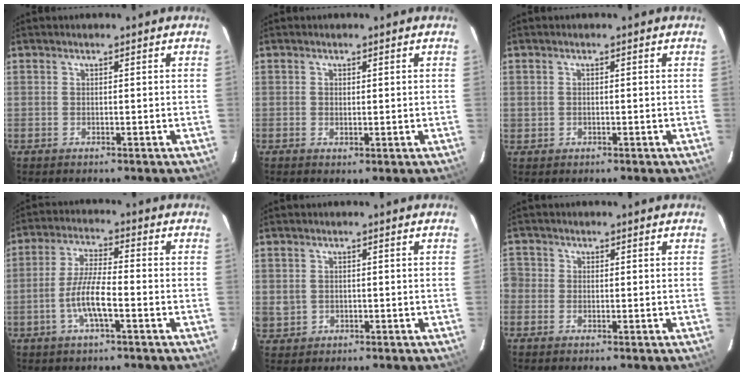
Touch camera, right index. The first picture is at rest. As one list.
[{"total": 0.7, "force": [0.2, 0.6, 0.3], "torque": [-0.008, 0.000, 0.002]}, {"total": 1.2, "force": [-0.1, 1.2, 0.2], "torque": [-0.003, 0.001, 0.001]}, {"total": 7.6, "force": [-2.8, 1.3, 6.9], "torque": [-0.141, 0.003, -0.055]}, {"total": 4.0, "force": [-0.2, 3.8, 1.2], "torque": [-0.029, 0.003, 0.007]}, {"total": 3.2, "force": [-1.2, 2.9, 0.6], "torque": [-0.016, 0.002, -0.031]}]